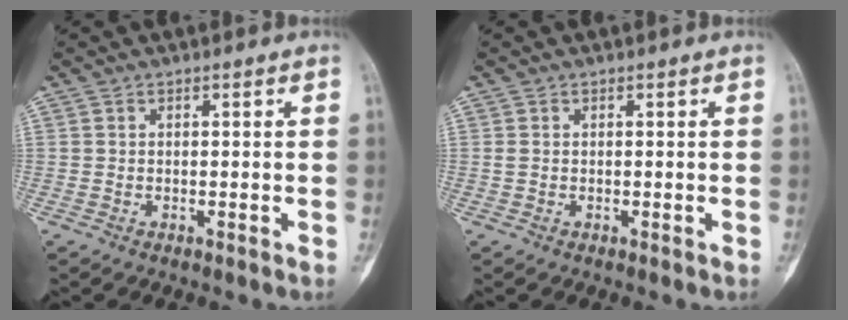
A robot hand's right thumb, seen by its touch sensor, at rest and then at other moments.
{"total": 0.6, "force": [0.0, 0.4, 0.4], "torque": [-0.014, 0.001, 0.001]}